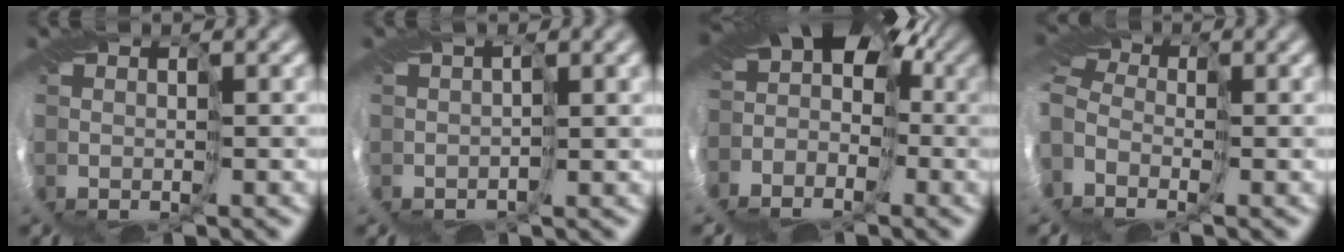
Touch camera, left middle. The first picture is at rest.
{"total": 2.3, "force": [0.9, 1.1, 1.9], "torque": [-0.024, 0.013, 0.012]}
{"total": 11.1, "force": [-3.5, 8.2, 6.6], "torque": [-0.115, 0.009, -0.069]}
{"total": 6.9, "force": [-1.0, 4.6, 5.1], "torque": [-0.109, 0.008, -0.024]}